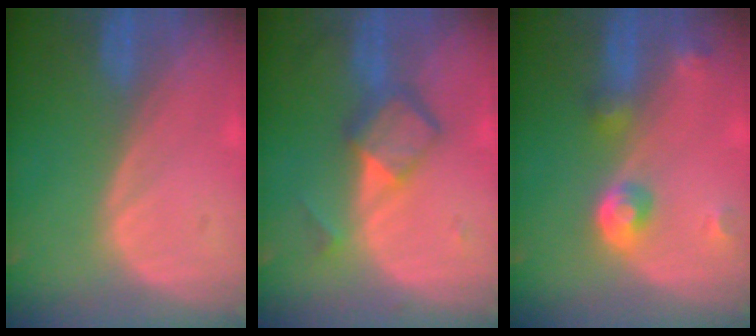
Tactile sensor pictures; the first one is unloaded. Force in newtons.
{"total": 6.0, "press": 5.1, "slide": 3.1}
{"total": 4.8, "press": 4.4, "slide": 1.9}